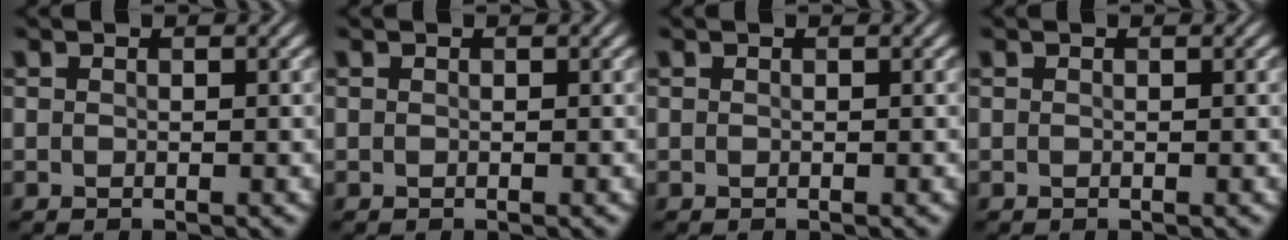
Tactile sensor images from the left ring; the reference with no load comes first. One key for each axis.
{"total": 0.0}
{"total": 0.0}
{"total": 0.0}